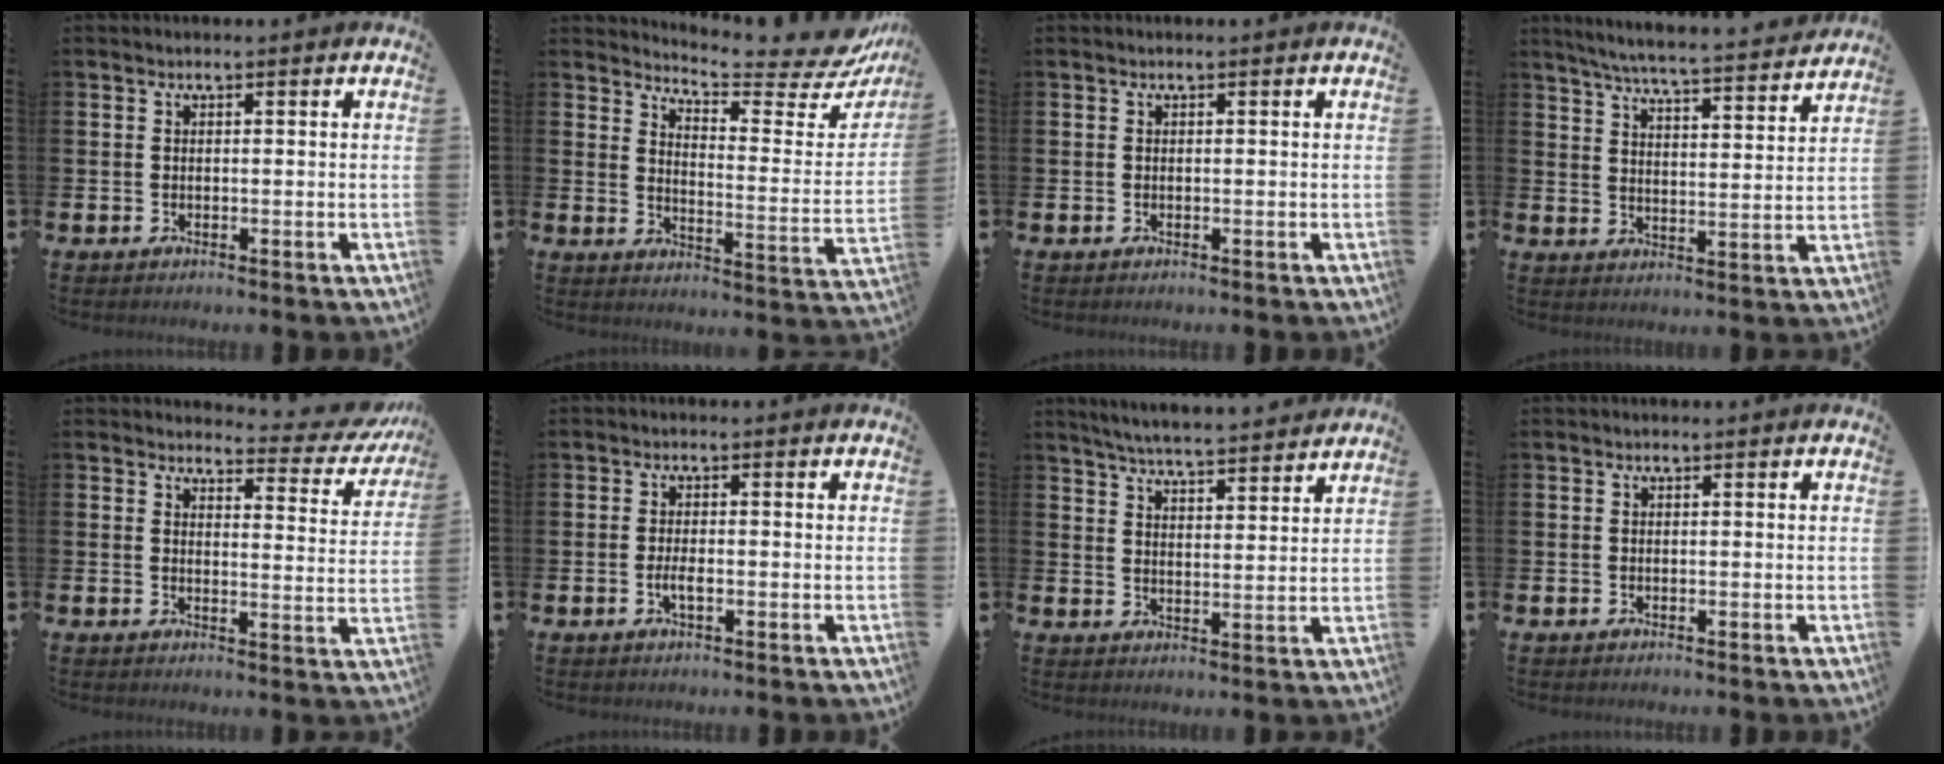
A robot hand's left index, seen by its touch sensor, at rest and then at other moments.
{"total": 6.8, "force": [6.4, 0.6, 2.0], "torque": [-0.049, -0.060, 0.105]}
{"total": 0.0}
{"total": 5.9, "force": [5.6, -0.1, 1.8], "torque": [-0.060, -0.040, 0.095]}
{"total": 3.1, "force": [2.9, 1.1, 0.5], "torque": [-0.007, -0.031, 0.040]}
{"total": 1.8, "force": [-0.5, 0.6, 1.6], "torque": [-0.027, -0.001, -0.011]}
{"total": 5.5, "force": [5.4, -0.1, 0.9], "torque": [-0.033, -0.036, 0.094]}
{"total": 0.0}